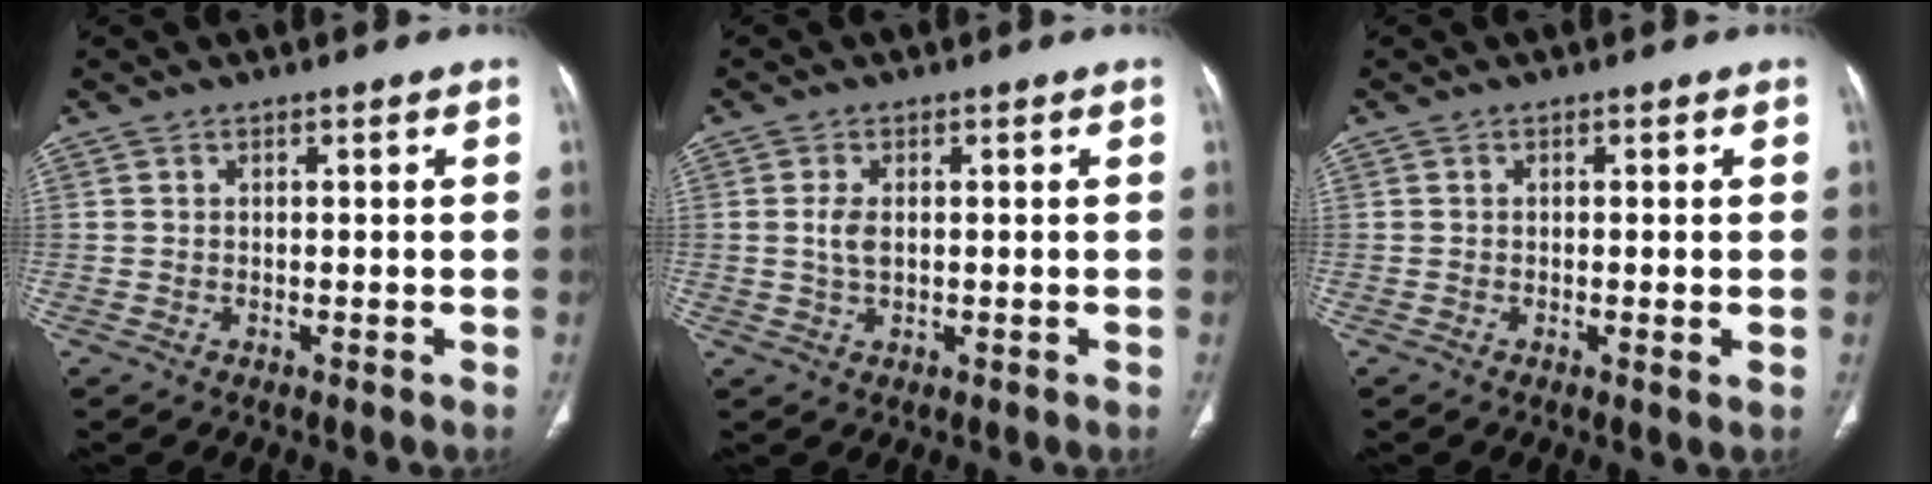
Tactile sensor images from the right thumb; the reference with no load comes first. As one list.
[{"total": 2.9, "force": [0.3, 1.5, 2.4], "torque": [-0.051, -0.004, 0.005]}, {"total": 1.4, "force": [-0.1, 0.0, 1.4], "torque": [-0.027, -0.006, -0.004]}]